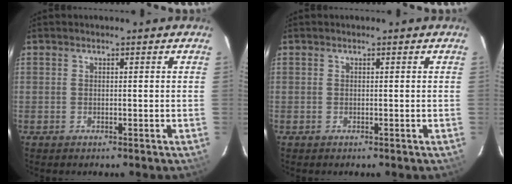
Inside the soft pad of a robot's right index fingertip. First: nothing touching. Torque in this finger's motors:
{"motor_torque": [0.00, 0.00, 0.00, 0.00]}